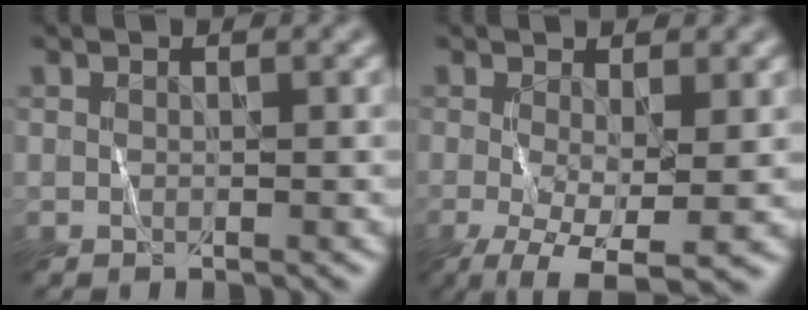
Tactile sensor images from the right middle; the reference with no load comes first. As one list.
[{"total": 7.0, "force": [-2.7, 2.4, 6.0], "torque": [-0.122, -0.019, -0.039]}]